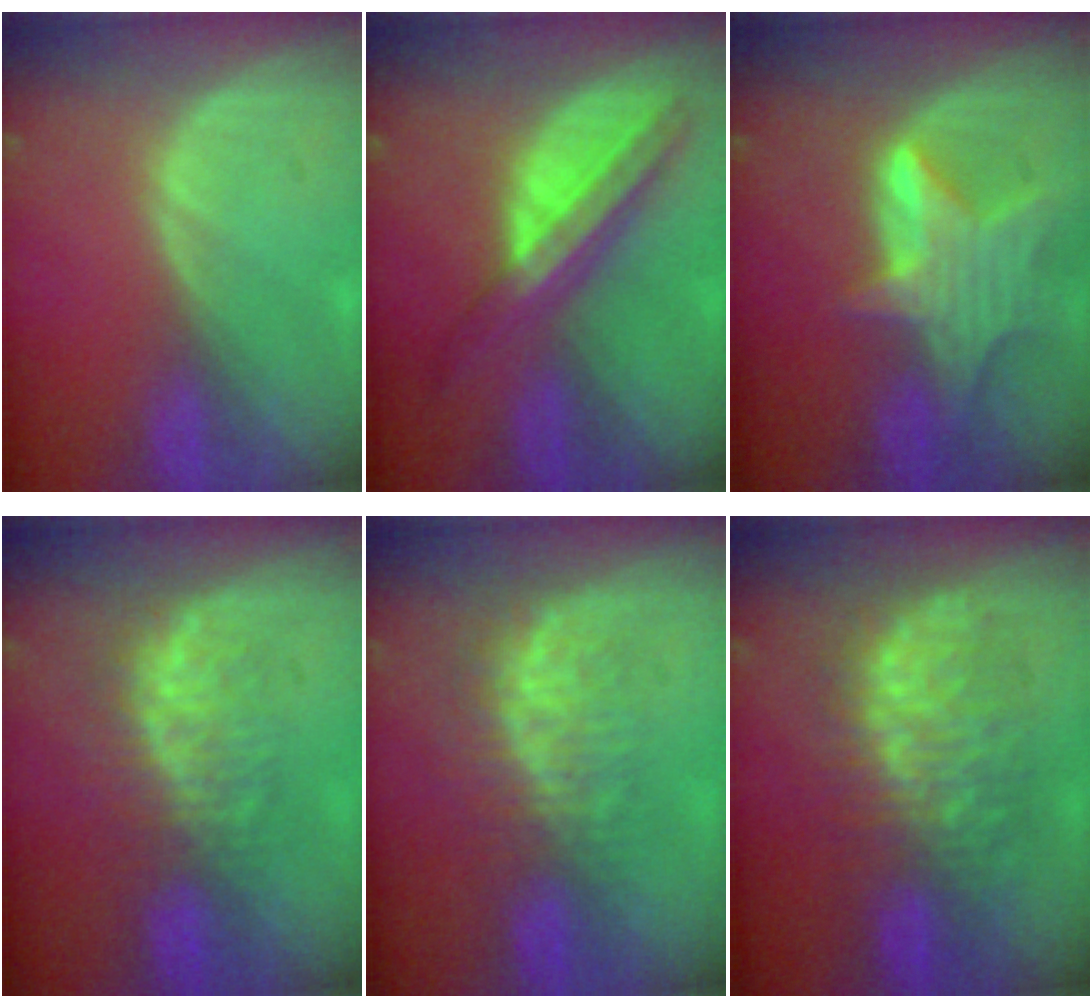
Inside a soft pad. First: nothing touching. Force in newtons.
{"total": 8.2, "press": 7.0, "slide": 4.3}
{"total": 7.8, "press": 7.1, "slide": 3.2}
{"total": 7.5, "press": 7.2, "slide": 2.3}
{"total": 8.1, "press": 7.4, "slide": 3.2}
{"total": 10.1, "press": 10.0, "slide": 1.1}